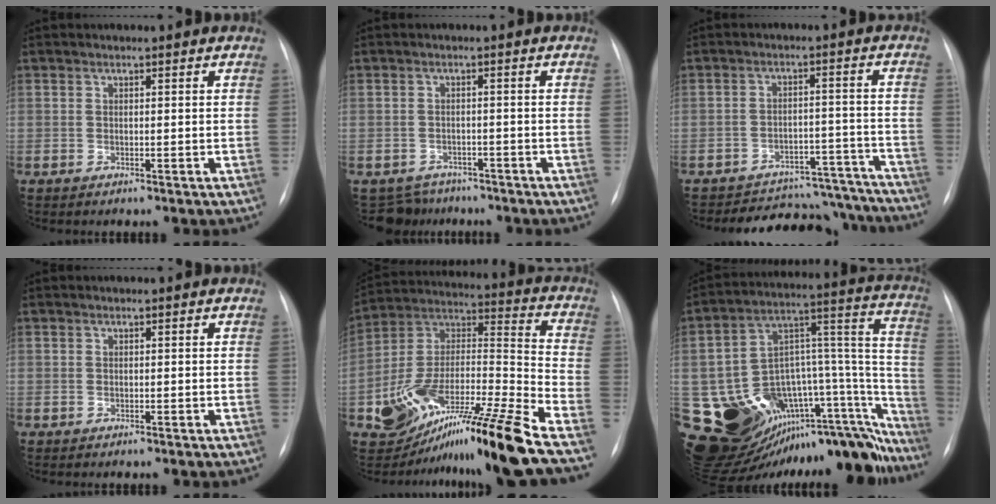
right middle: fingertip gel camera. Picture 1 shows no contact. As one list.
[{"total": 4.6, "force": [-3.9, 2.3, -0.9], "torque": [0.015, 0.010, -0.059]}, {"total": 16.1, "force": [-15.3, 4.7, 1.8], "torque": [-0.011, 0.039, -0.190]}, {"total": 0.6, "force": [-0.3, 0.5, -0.1], "torque": [0.000, 0.005, -0.005]}, {"total": 20.3, "force": [-14.1, 0.5, 14.6], "torque": [-0.261, 0.000, -0.238]}, {"total": 33.7, "force": [-25.8, 13.9, 16.5], "torque": [-0.182, 0.053, -0.346]}]